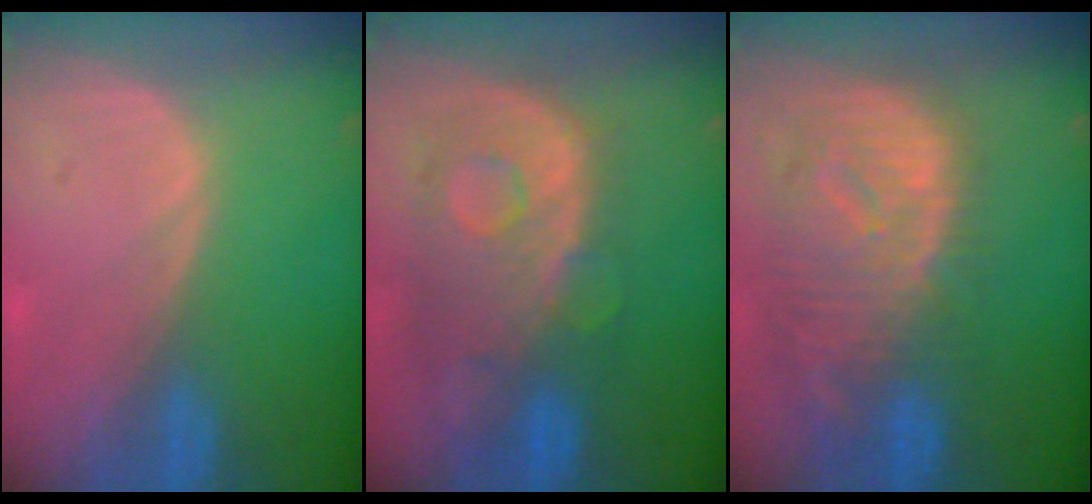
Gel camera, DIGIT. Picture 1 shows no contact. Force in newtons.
{"total": 11.2, "press": 9.7, "slide": 5.6}
{"total": 12.5, "press": 10.8, "slide": 6.3}